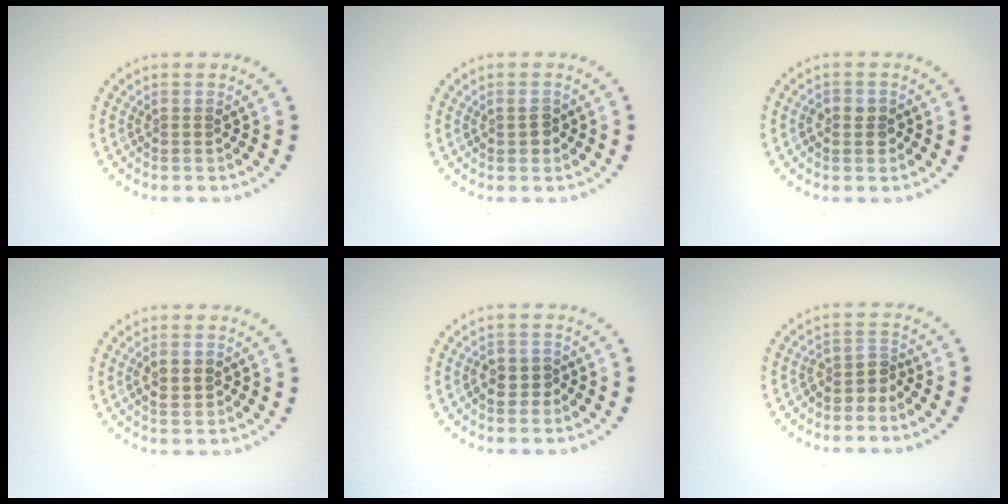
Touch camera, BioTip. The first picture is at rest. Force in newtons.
{"total": 1.5, "press": 1.5, "slide": 0.1}
{"total": 1.9, "press": 1.8, "slide": 0.5}
{"total": 1.6, "press": 1.6, "slide": 0.2}
{"total": 1.9, "press": 1.7, "slide": 0.7}
{"total": 2.1, "press": 1.5, "slide": 1.5}